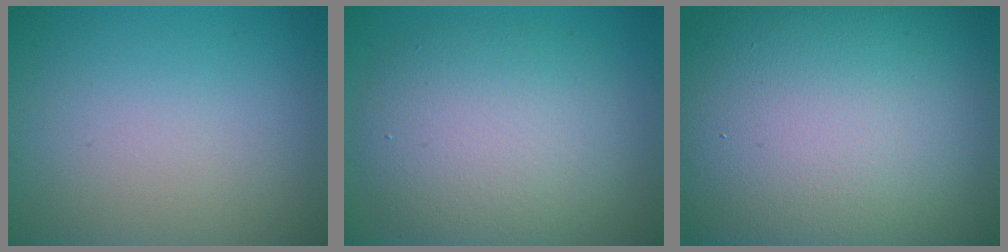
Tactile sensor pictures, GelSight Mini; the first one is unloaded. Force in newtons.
{"total": 7.5, "press": 7.5, "slide": 0.4}
{"total": 22.1, "press": 22.1, "slide": 1.1}